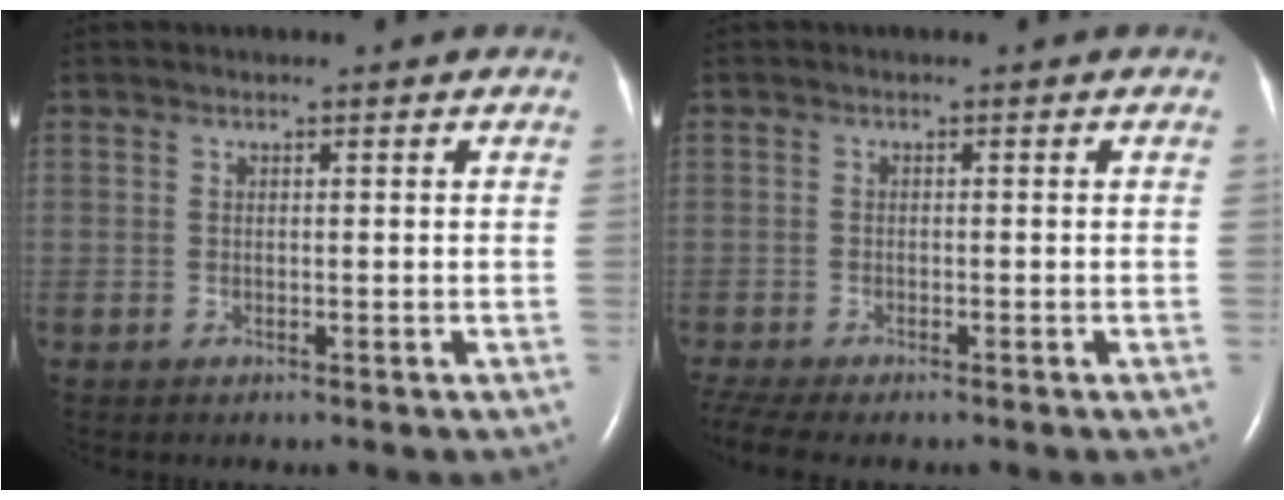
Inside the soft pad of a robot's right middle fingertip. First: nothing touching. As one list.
[{"total": 6.9, "force": [-5.6, 1.6, 3.6], "torque": [-0.075, -0.007, -0.092]}]